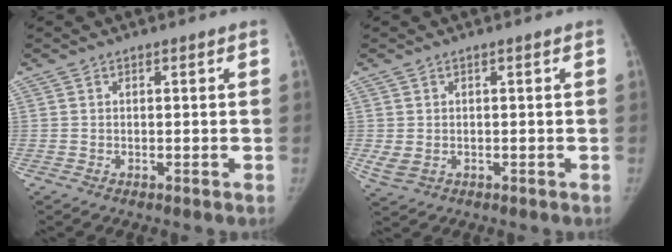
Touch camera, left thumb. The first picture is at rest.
{"total": 2.9, "force": [-0.2, 2.0, 2.1], "torque": [-0.049, -0.002, 0.004]}